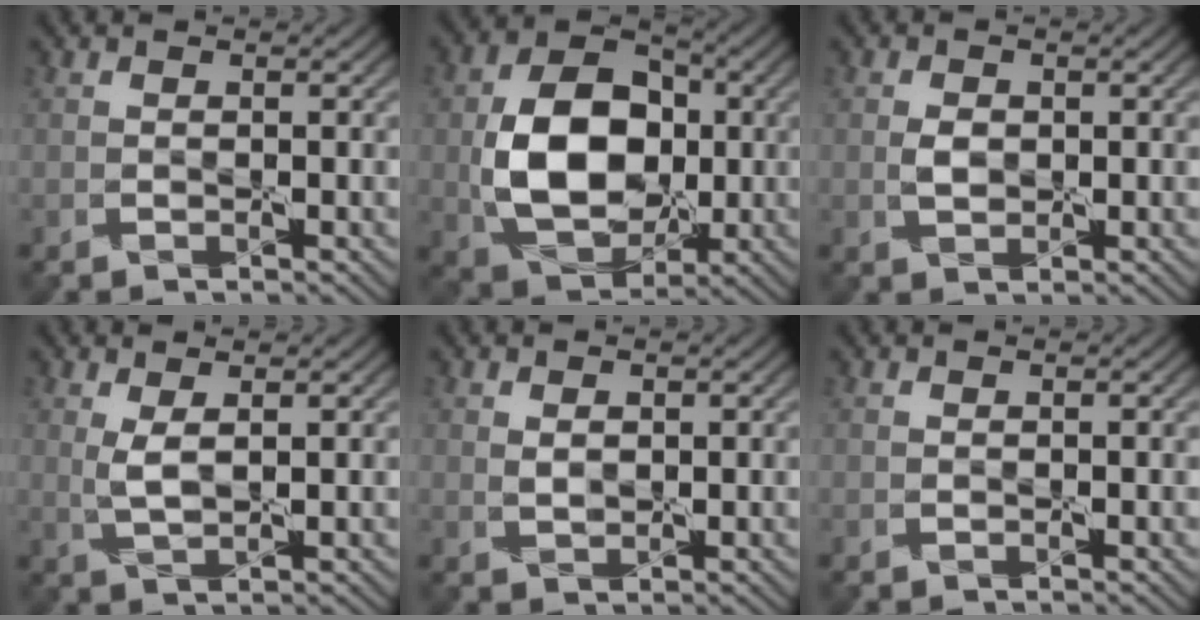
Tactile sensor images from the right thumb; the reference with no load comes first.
{"total": 12.1, "force": [-0.6, 8.6, 8.5], "torque": [-0.165, 0.001, -0.008]}
{"total": 1.9, "force": [0.0, 1.3, 1.4], "torque": [-0.033, 0.000, 0.000]}
{"total": 2.8, "force": [0.8, 0.9, 2.5], "torque": [-0.063, -0.001, 0.020]}
{"total": 1.6, "force": [0.4, 1.0, 1.1], "torque": [-0.027, -0.003, 0.012]}
{"total": 0.0}